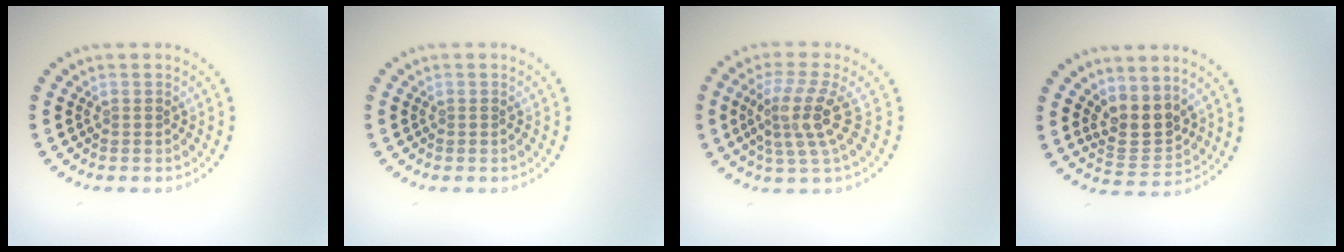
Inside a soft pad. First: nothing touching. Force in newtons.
{"total": 0.0}
{"total": 4.0, "press": 2.8, "slide": 2.8}
{"total": 3.3, "press": 2.9, "slide": 1.6}